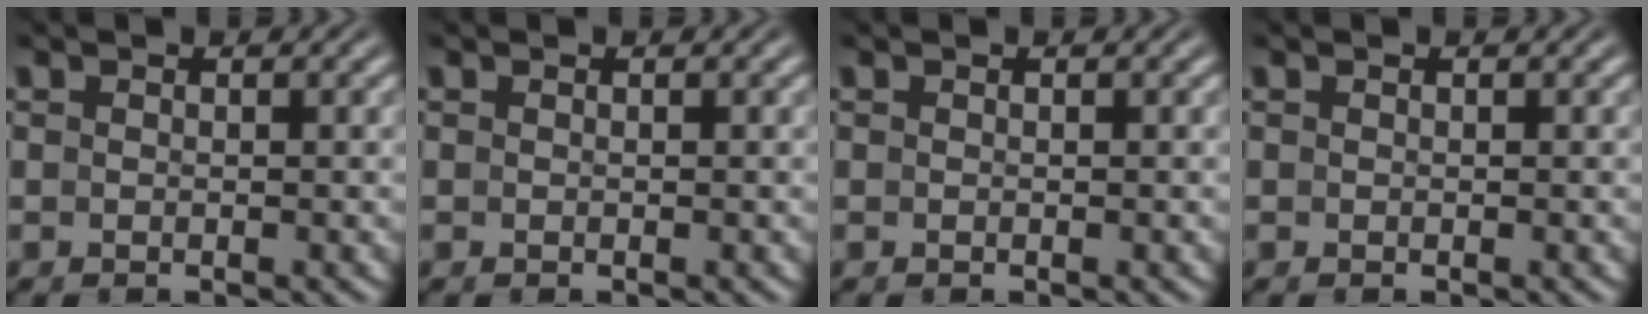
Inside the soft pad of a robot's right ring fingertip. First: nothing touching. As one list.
[{"total": 0.0}, {"total": 0.0}, {"total": 0.0}]